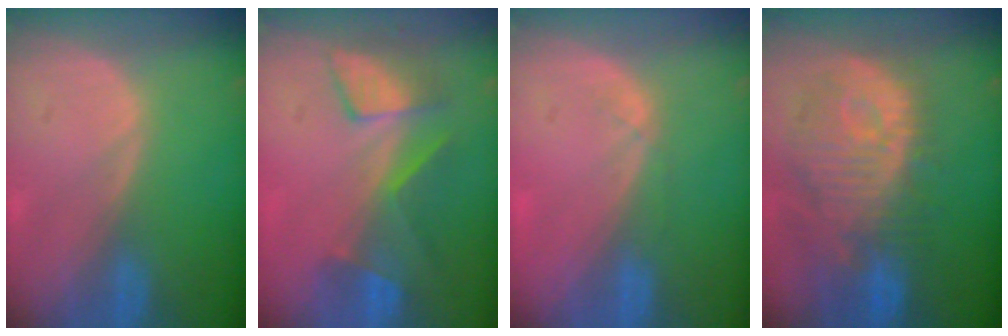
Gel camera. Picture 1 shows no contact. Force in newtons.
{"total": 7.5, "press": 6.9, "slide": 3.0}
{"total": 1.4, "press": 1.3, "slide": 0.5}
{"total": 12.5, "press": 11.1, "slide": 5.7}